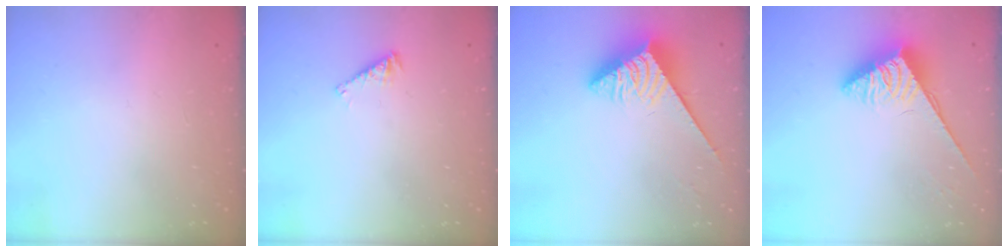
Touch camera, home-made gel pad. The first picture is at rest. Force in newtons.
{"total": 2.5, "press": 2.5, "slide": 0.5}
{"total": 4.0, "press": 3.9, "slide": 0.6}
{"total": 3.9, "press": 3.9, "slide": 0.5}